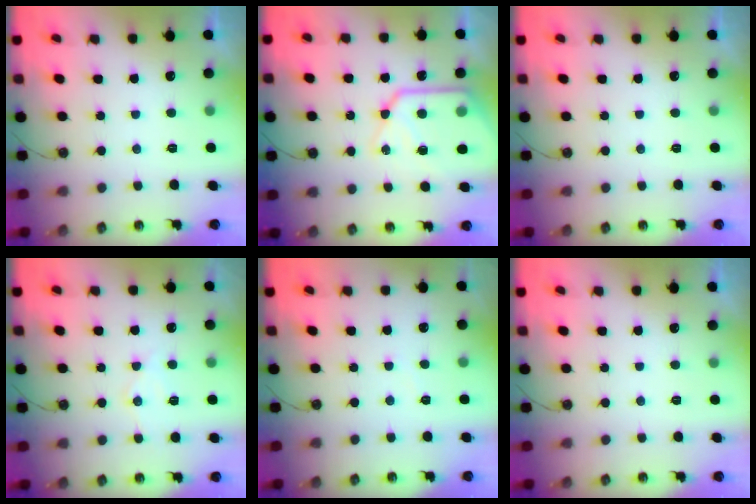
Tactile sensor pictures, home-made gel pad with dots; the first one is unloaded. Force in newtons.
{"total": 15.0, "press": 14.9, "slide": 1.3}
{"total": 0.0}
{"total": 8.6, "press": 8.6, "slide": 0.8}
{"total": 2.8, "press": 2.8, "slide": 0.4}
{"total": 0.0}